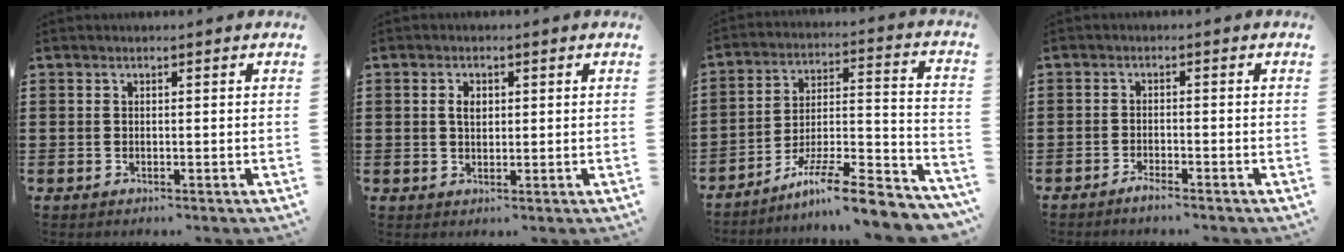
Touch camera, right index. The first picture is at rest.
{"total": 2.2, "force": [0.5, 1.3, 1.7], "torque": [-0.035, 0.008, 0.008]}
{"total": 10.4, "force": [-8.4, 0.6, 6.0], "torque": [-0.089, 0.009, -0.162]}
{"total": 1.7, "force": [-1.6, -0.1, 0.5], "torque": [-0.011, -0.004, -0.029]}